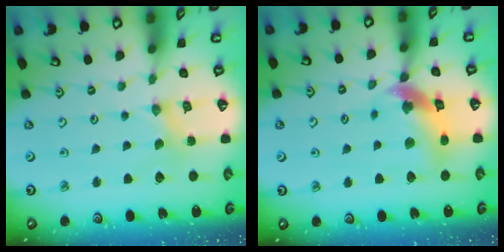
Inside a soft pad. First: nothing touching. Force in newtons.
{"total": 14.1, "press": 14.1, "slide": 1.6}